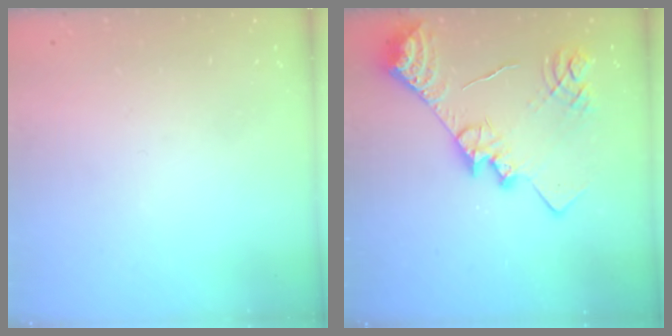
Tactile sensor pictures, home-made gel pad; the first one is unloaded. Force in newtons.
{"total": 18.4, "press": 18.3, "slide": 1.7}